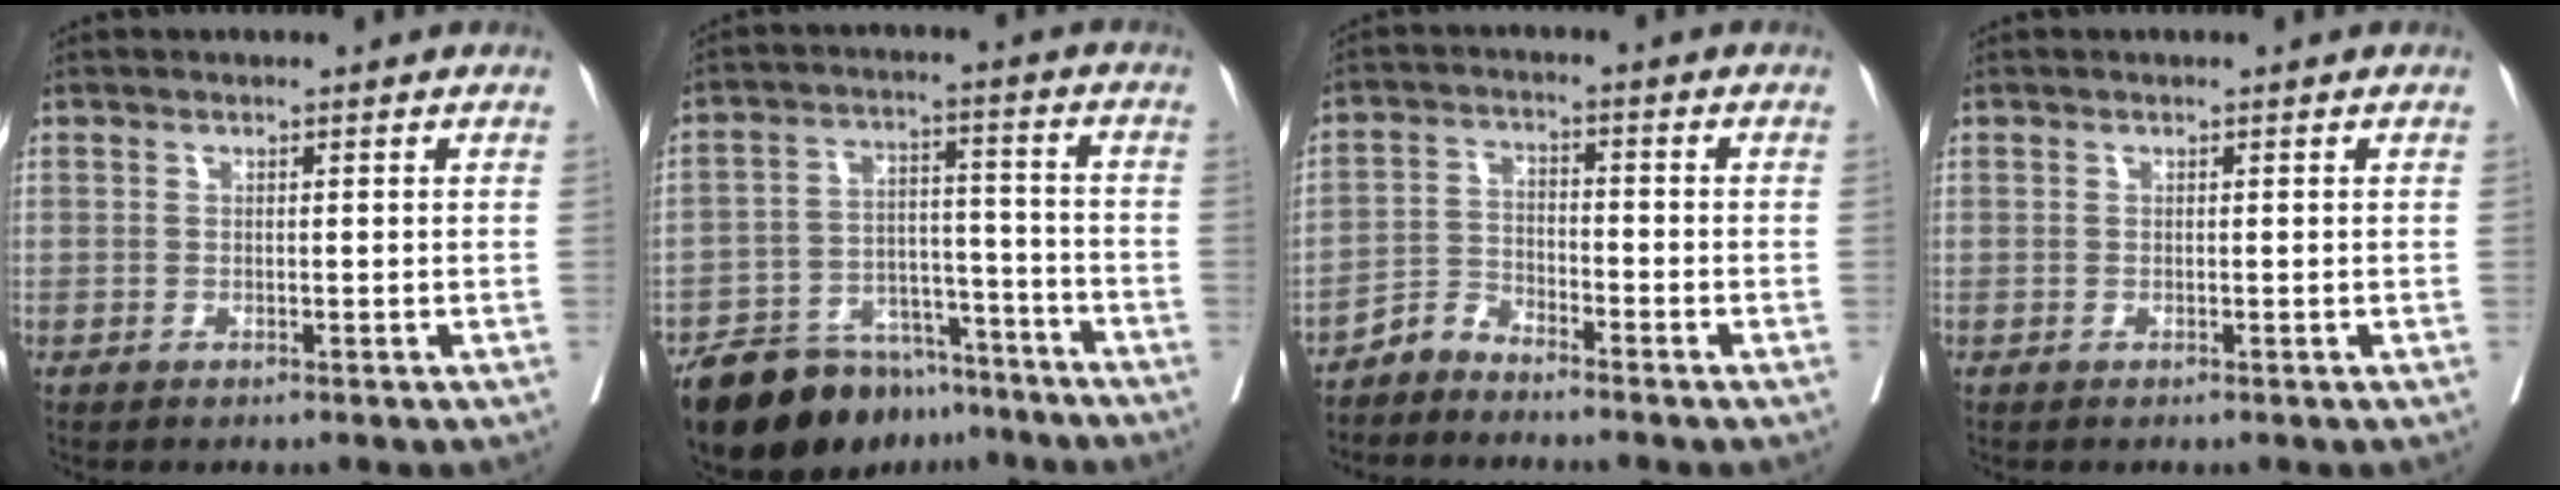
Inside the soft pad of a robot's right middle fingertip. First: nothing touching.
{"total": 14.9, "force": [-12.3, 6.4, 5.3], "torque": [-0.074, 0.030, -0.197]}
{"total": 3.3, "force": [-3.3, 0.6, -0.2], "torque": [0.009, -0.005, -0.067]}
{"total": 0.0}